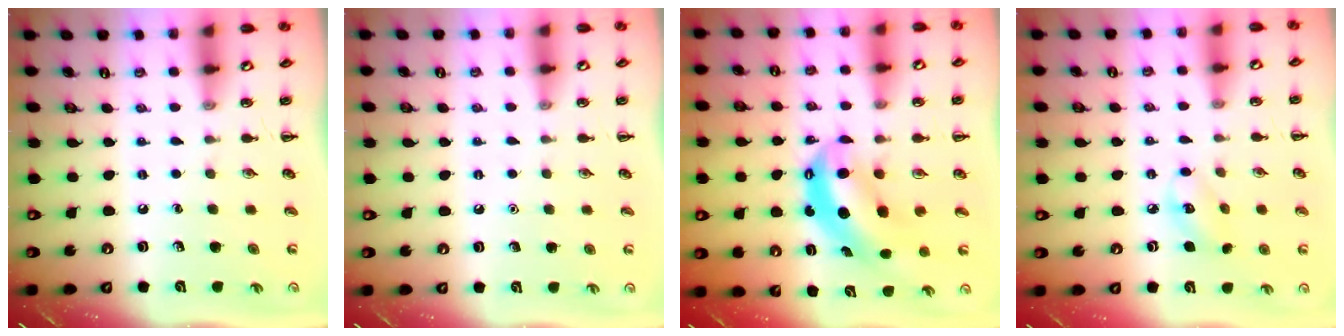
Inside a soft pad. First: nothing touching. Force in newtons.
{"total": 1.6, "press": 1.6, "slide": 0.1}
{"total": 8.1, "press": 7.9, "slide": 1.7}
{"total": 5.5, "press": 5.5, "slide": 0.4}